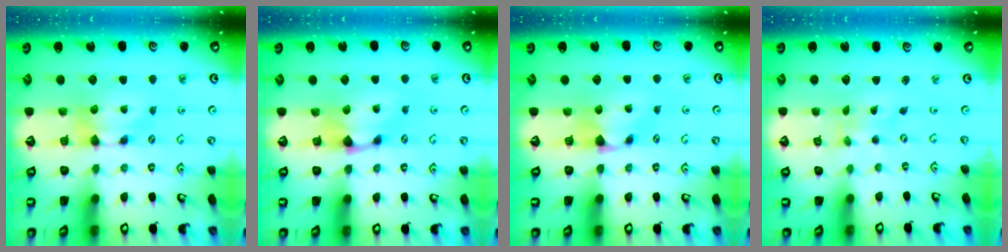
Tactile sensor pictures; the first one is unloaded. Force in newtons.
{"total": 1.0, "press": 0.3, "slide": 1.0}
{"total": 1.2, "press": 0.7, "slide": 1.0}
{"total": 5.9, "press": 5.8, "slide": 0.7}